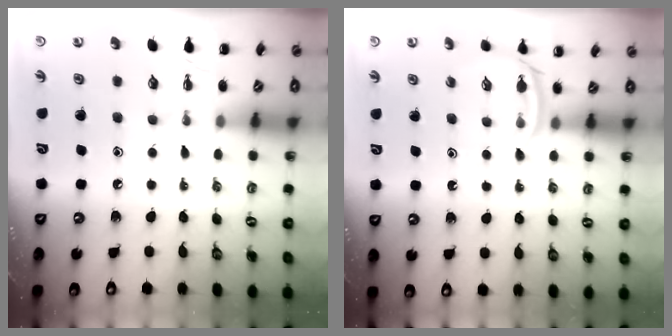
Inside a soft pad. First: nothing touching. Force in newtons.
{"total": 3.4, "press": 3.1, "slide": 1.2}